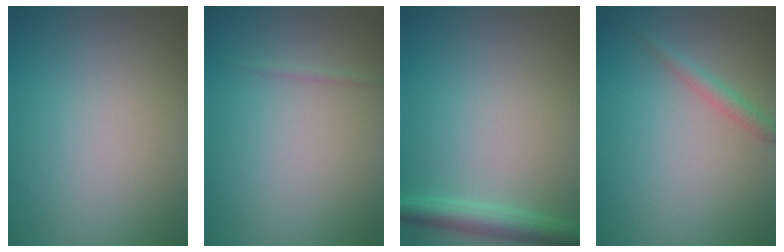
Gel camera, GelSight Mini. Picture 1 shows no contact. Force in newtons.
{"total": 0.5, "press": 0.5, "slide": 0.0}
{"total": 3.3, "press": 3.3, "slide": 0.2}
{"total": 1.4, "press": 1.4, "slide": 0.0}